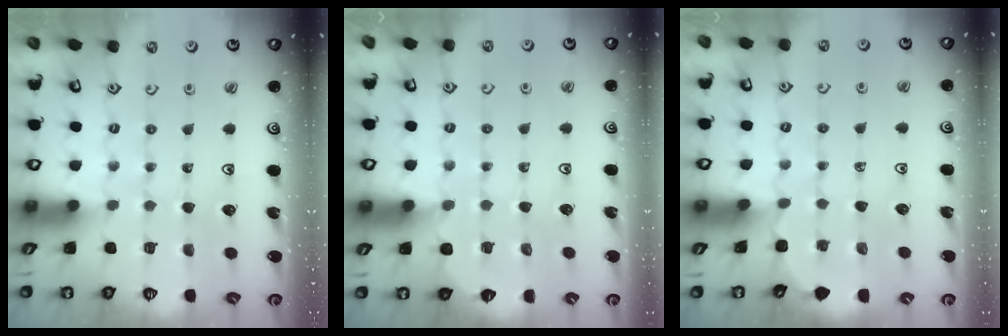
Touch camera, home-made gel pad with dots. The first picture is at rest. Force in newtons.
{"total": 3.9, "press": 3.3, "slide": 2.1}
{"total": 3.0, "press": 3.0, "slide": 0.3}